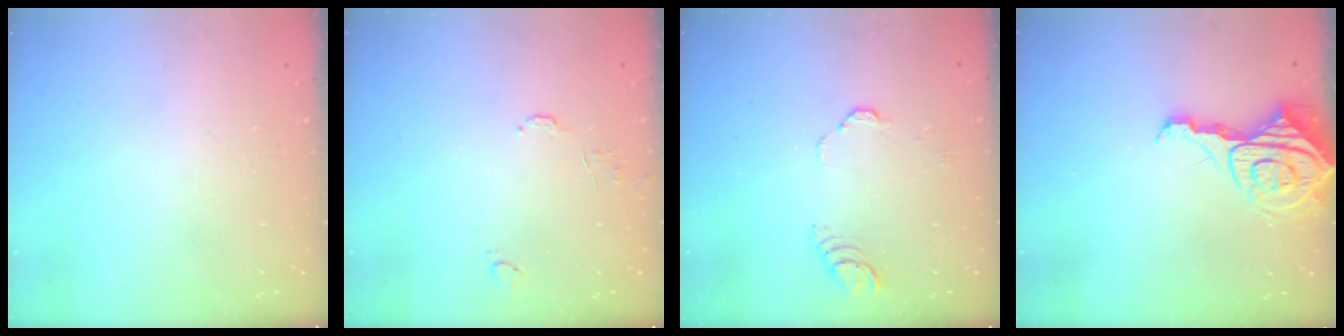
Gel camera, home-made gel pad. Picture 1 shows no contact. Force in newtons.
{"total": 6.4, "press": 6.4, "slide": 0.6}
{"total": 3.0, "press": 3.0, "slide": 0.3}
{"total": 10.1, "press": 10.0, "slide": 0.9}